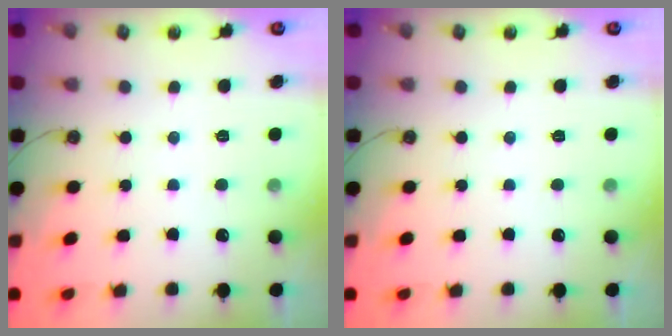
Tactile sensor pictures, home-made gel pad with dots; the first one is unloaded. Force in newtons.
{"total": 0.0}